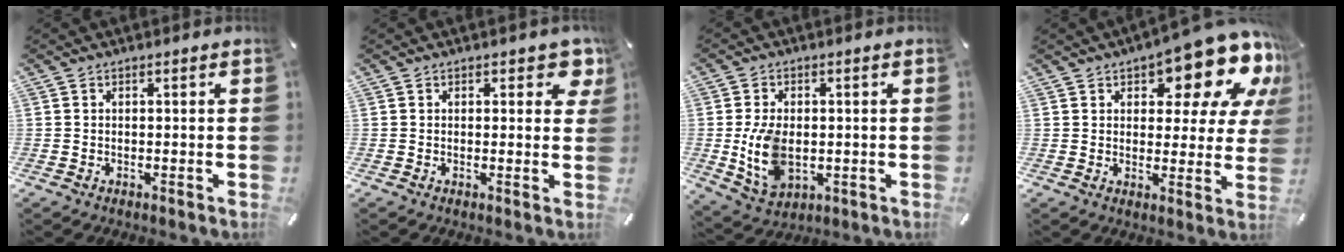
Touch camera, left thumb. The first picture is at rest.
{"total": 4.1, "force": [2.2, 2.3, 2.7], "torque": [-0.020, -0.006, 0.030]}
{"total": 10.4, "force": [-0.6, 7.2, 7.5], "torque": [-0.156, -0.004, -0.010]}
{"total": 15.8, "force": [10.4, 6.5, 10.0], "torque": [-0.124, -0.085, 0.168]}